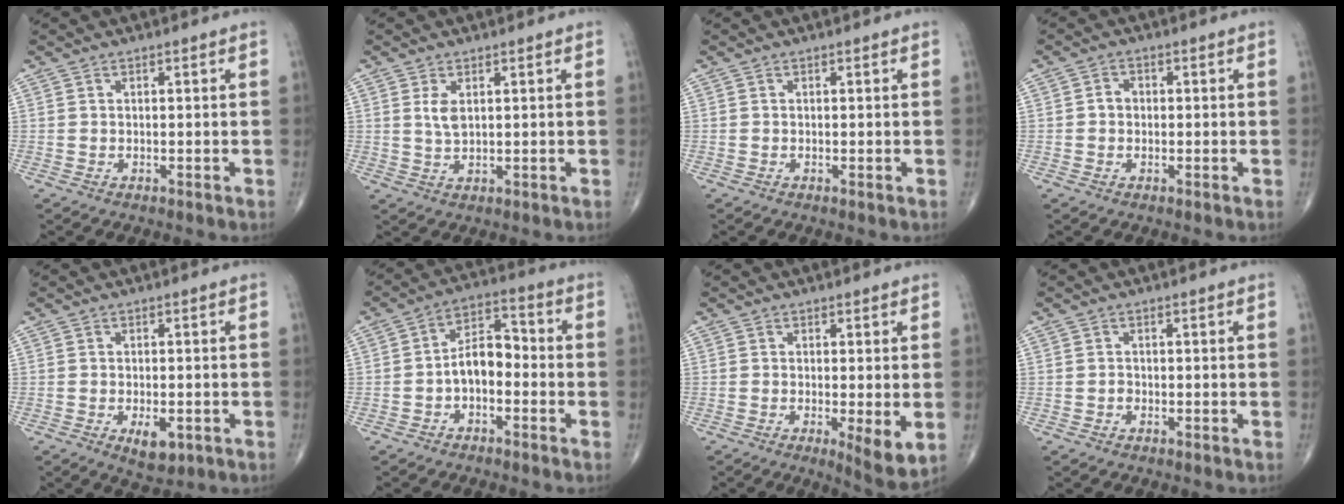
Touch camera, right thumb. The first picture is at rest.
{"total": 2.8, "force": [1.0, 1.3, 2.3], "torque": [-0.041, -0.007, 0.024]}
{"total": 0.0}
{"total": 2.0, "force": [-0.2, 1.7, 1.0], "torque": [-0.007, 0.009, -0.006]}
{"total": 4.7, "force": [-1.7, 2.3, 3.8], "torque": [-0.051, -0.003, -0.016]}
{"total": 7.4, "force": [-1.9, 4.5, 5.6], "torque": [-0.078, 0.038, -0.046]}
{"total": 5.8, "force": [-0.9, 1.4, 5.6], "torque": [-0.089, -0.020, -0.015]}
{"total": 0.8, "force": [-0.3, 0.6, 0.2], "torque": [0.003, 0.004, -0.008]}